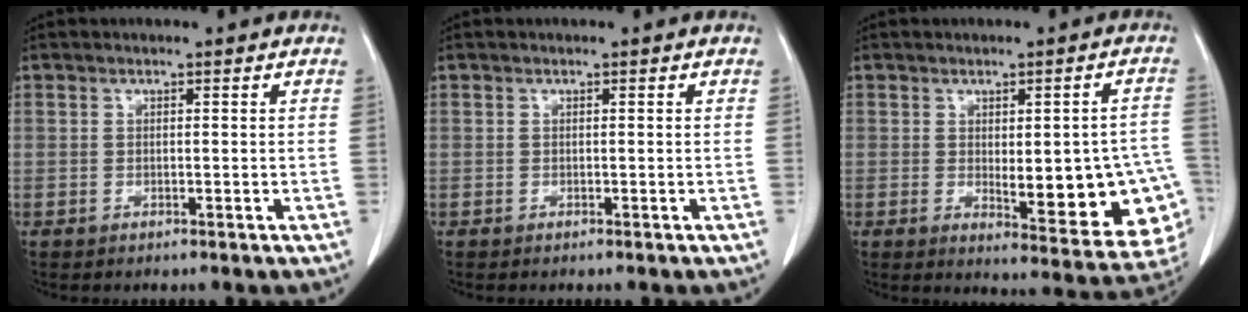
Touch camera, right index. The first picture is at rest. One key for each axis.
{"total": 0.0}
{"total": 15.5, "fx": -2.7, "fy": 4.9, "fz": 14.5, "tx": -0.117, "ty": 0.010, "tz": -0.014}